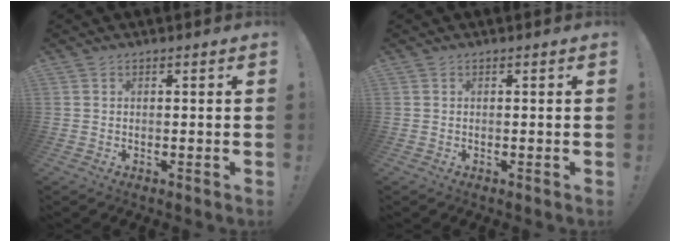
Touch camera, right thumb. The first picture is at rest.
{"total": 0.0}